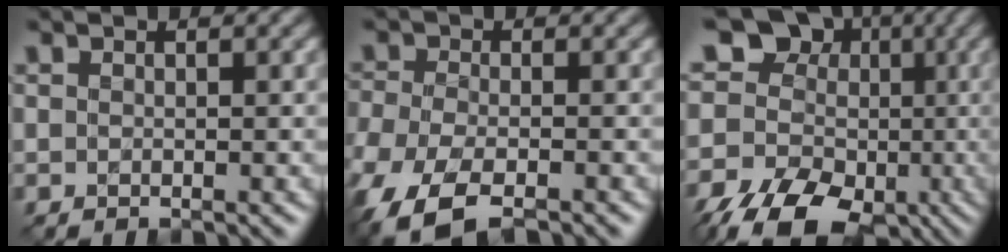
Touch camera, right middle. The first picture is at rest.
{"total": 8.0, "force": [-5.3, 3.0, 5.3], "torque": [-0.112, -0.022, -0.098]}
{"total": 14.2, "force": [-4.0, 11.6, 7.3], "torque": [-0.135, 0.002, -0.050]}